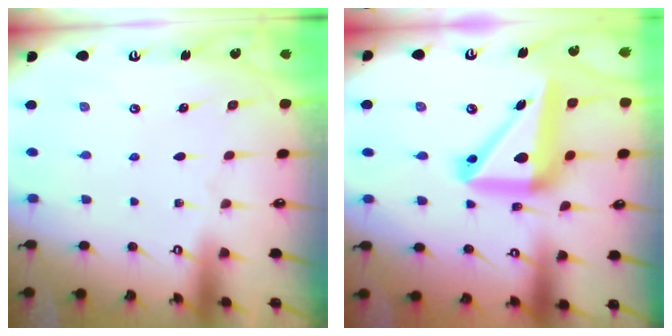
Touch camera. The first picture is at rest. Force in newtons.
{"total": 18.8, "press": 18.6, "slide": 2.4}